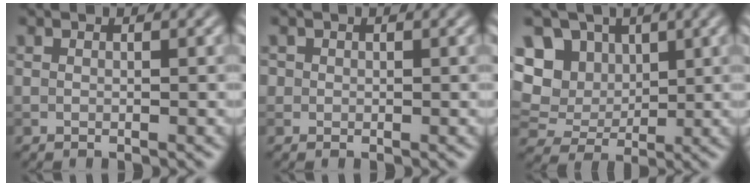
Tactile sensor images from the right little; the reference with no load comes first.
{"total": 0.7, "force": [0.1, 0.7, 0.1], "torque": [0.006, -0.001, -0.002]}
{"total": 9.0, "force": [3.3, 7.2, 4.4], "torque": [-0.093, 0.021, 0.048]}